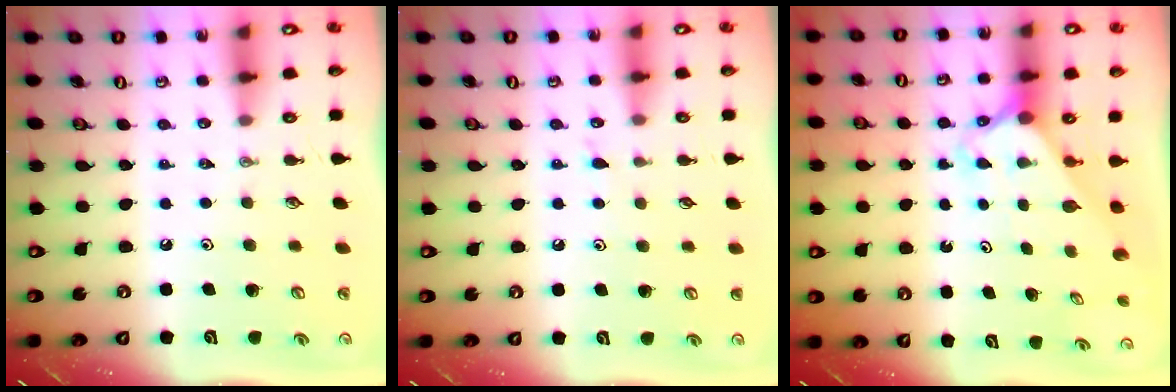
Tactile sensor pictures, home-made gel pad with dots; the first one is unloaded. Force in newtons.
{"total": 5.1, "press": 5.0, "slide": 0.6}
{"total": 2.3, "press": 2.3, "slide": 0.1}